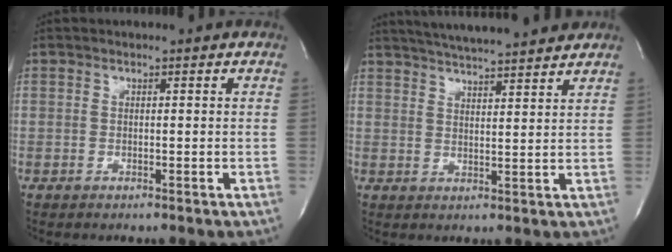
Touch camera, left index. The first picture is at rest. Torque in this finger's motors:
{"motor_torque": [0.05, -0.17, 0.25, 0.06]}